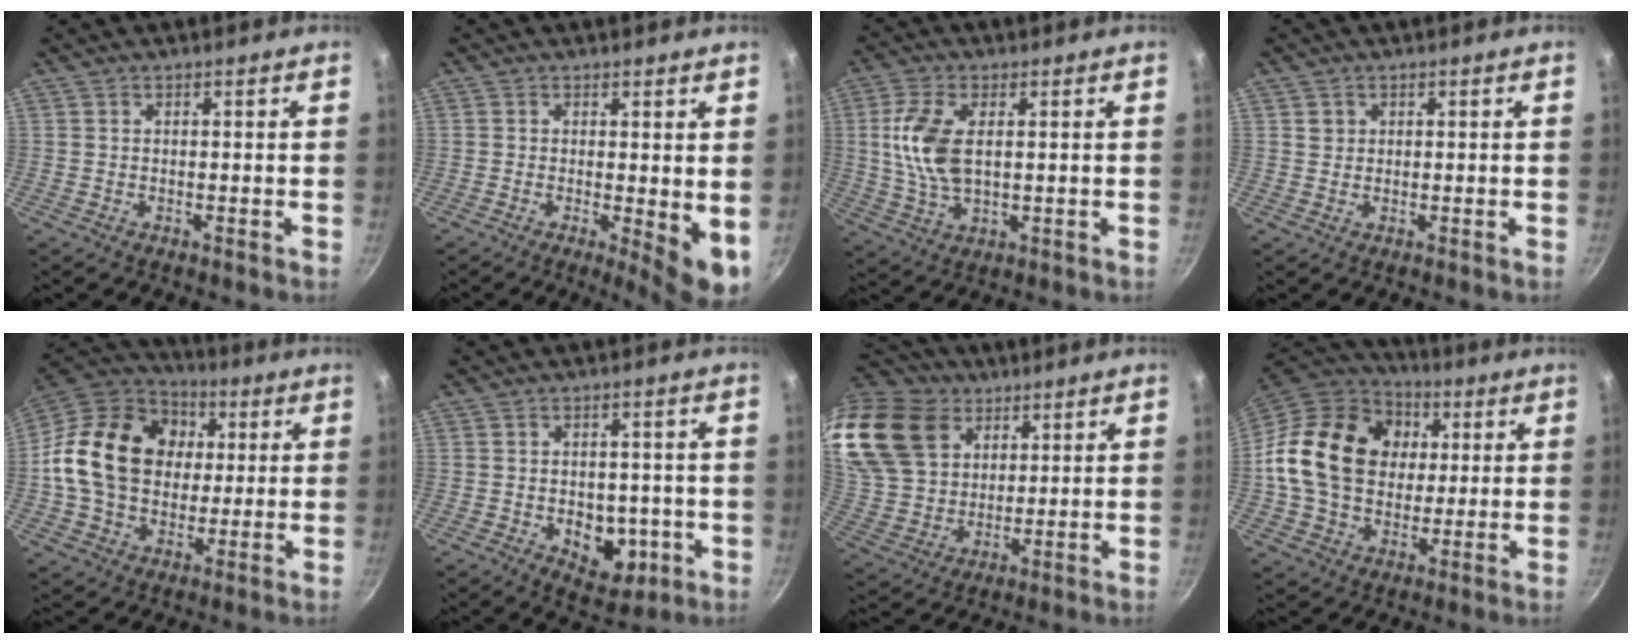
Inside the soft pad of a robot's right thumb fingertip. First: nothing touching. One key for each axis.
{"total": 6.8, "fx": -0.4, "fy": 2.0, "fz": 6.4, "tx": -0.079, "ty": -0.013, "tz": -0.003}
{"total": 10.2, "fx": 1.6, "fy": 5.3, "fz": 8.6, "tx": -0.175, "ty": -0.003, "tz": 0.035}
{"total": 1.4, "fx": 0.5, "fy": 1.3, "fz": 0.3, "tx": 0.003, "ty": 0.006, "tz": 0.008}
{"total": 21.7, "fx": 2.6, "fy": 16.8, "fz": 13.5, "tx": -0.211, "ty": 0.024, "tz": 0.039}
{"total": 9.5, "fx": -2.5, "fy": 6.6, "fz": 6.4, "tx": -0.048, "ty": -0.004, "tz": -0.024}
{"total": 21.6, "fx": 12.3, "fy": 14.8, "fz": 9.8, "tx": -0.193, "ty": -0.029, "tz": 0.246}
{"total": 22.3, "fx": 3.1, "fy": 17.3, "fz": 13.7, "tx": -0.216, "ty": 0.021, "tz": 0.051}